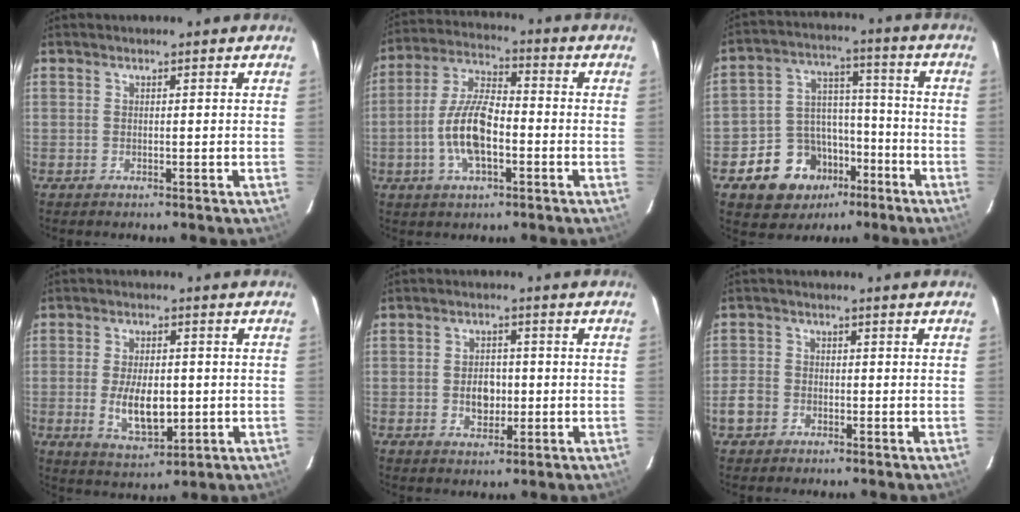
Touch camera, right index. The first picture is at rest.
{"total": 11.4, "force": [-3.2, 4.7, 9.9], "torque": [-0.207, 0.007, -0.062]}
{"total": 10.1, "force": [-5.4, 8.2, 2.5], "torque": [-0.065, 0.037, -0.072]}
{"total": 9.1, "force": [-1.3, 4.6, 7.8], "torque": [-0.151, -0.012, -0.014]}
{"total": 5.0, "force": [-0.8, 3.6, 3.4], "torque": [-0.061, 0.005, -0.009]}
{"total": 4.3, "force": [-2.0, 3.6, 1.3], "torque": [-0.031, 0.009, -0.036]}